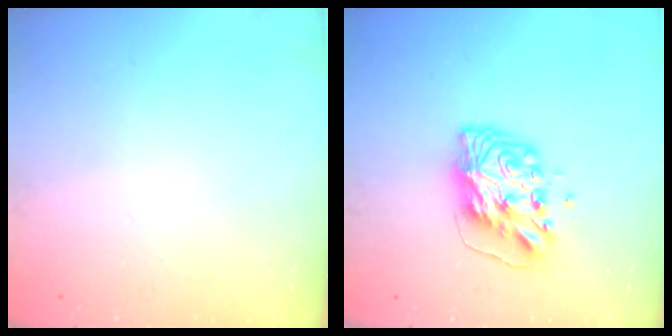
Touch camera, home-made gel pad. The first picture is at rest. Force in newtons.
{"total": 9.7, "press": 9.6, "slide": 1.3}